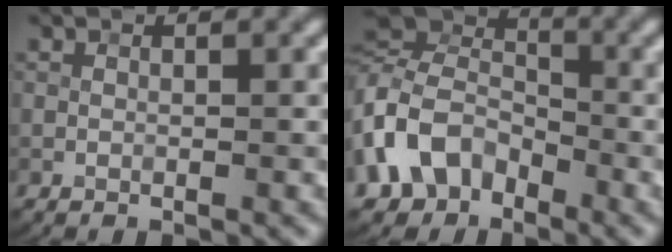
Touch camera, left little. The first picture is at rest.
{"total": 8.1, "force": [-2.7, 6.4, 4.2], "torque": [-0.096, 0.008, -0.065]}